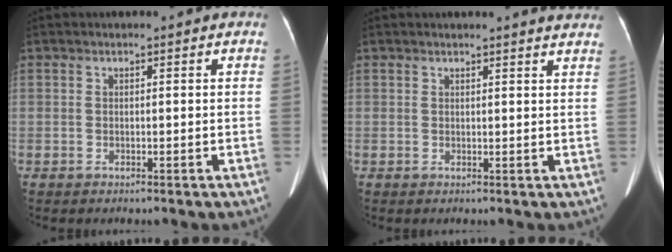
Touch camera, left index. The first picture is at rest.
{"total": 5.6, "force": [5.3, -0.2, 1.6], "torque": [-0.018, -0.004, 0.035]}